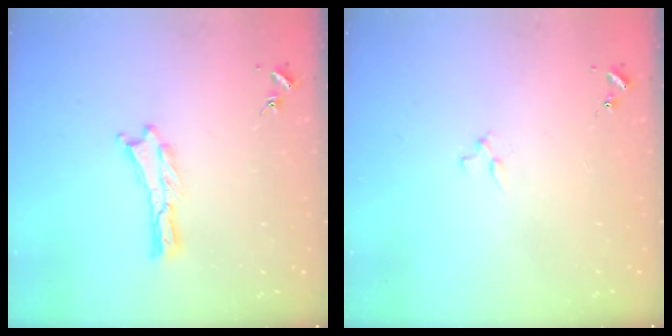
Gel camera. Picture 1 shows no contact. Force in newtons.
{"total": 0.9, "press": 0.9, "slide": 0.2}